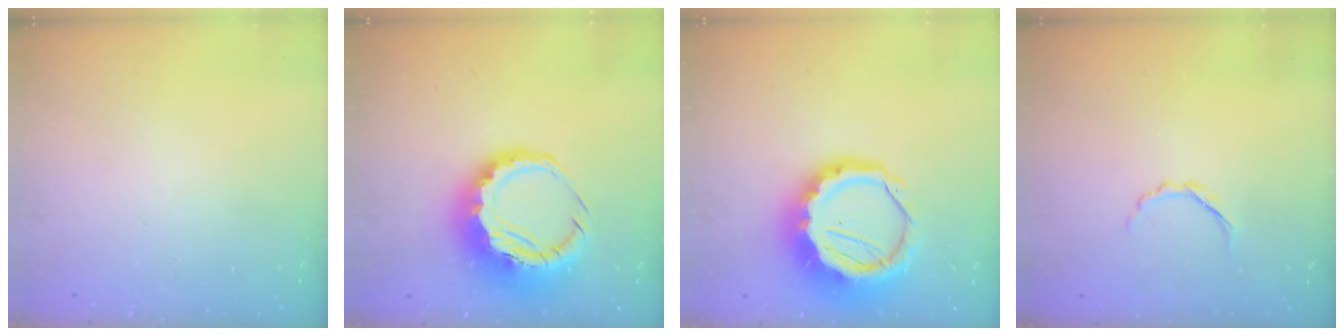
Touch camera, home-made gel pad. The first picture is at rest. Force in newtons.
{"total": 12.1, "press": 11.8, "slide": 2.3}
{"total": 13.5, "press": 13.2, "slide": 2.8}
{"total": 2.9, "press": 2.8, "slide": 0.8}